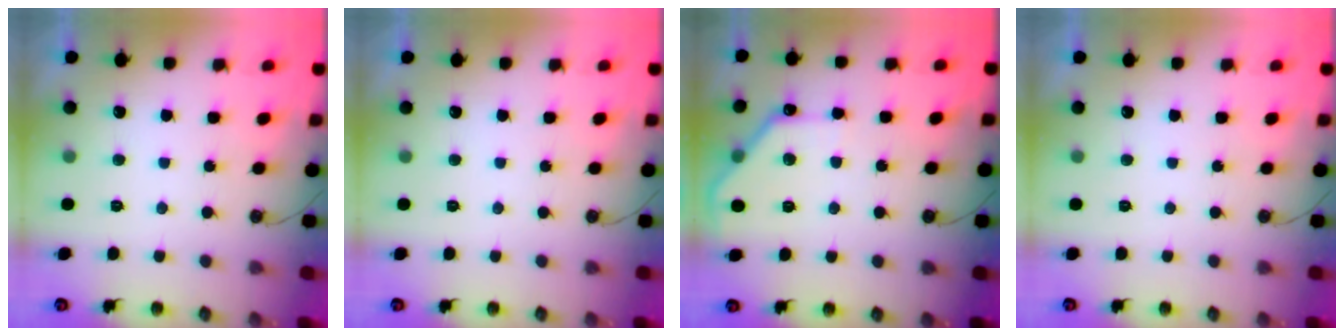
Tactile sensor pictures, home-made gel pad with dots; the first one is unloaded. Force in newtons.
{"total": 0.0}
{"total": 10.9, "press": 10.9, "slide": 0.7}
{"total": 0.6, "press": 0.1, "slide": 0.5}